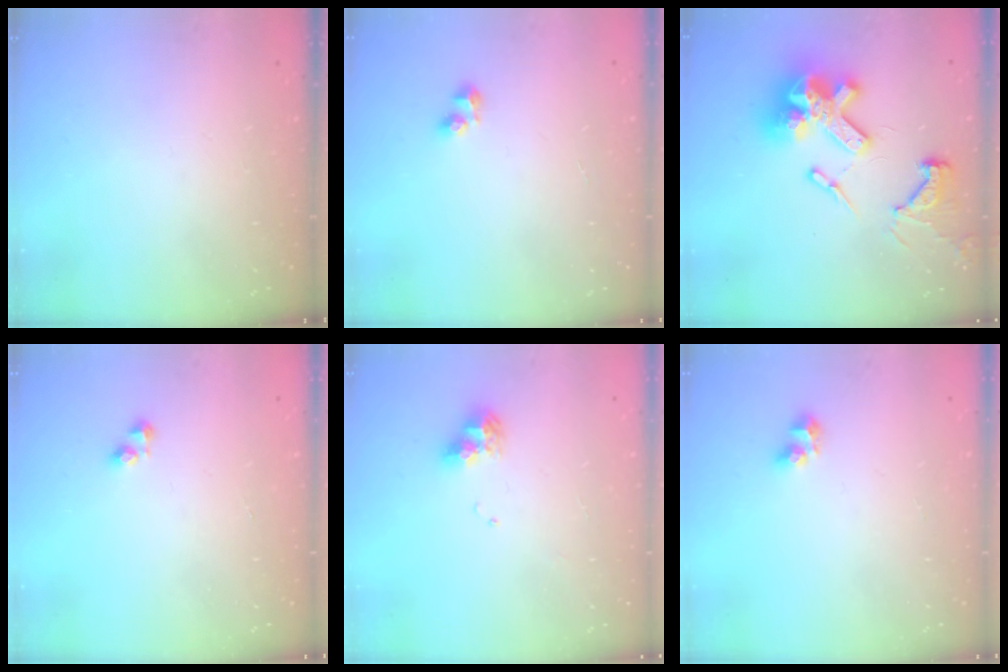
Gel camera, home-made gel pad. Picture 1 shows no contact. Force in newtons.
{"total": 3.3, "press": 3.2, "slide": 1.0}
{"total": 23.0, "press": 22.8, "slide": 2.4}
{"total": 2.0, "press": 2.0, "slide": 0.5}
{"total": 9.1, "press": 9.1, "slide": 1.1}
{"total": 4.8, "press": 4.8, "slide": 0.1}